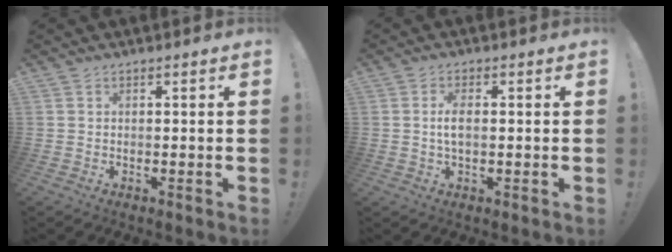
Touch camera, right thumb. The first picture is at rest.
{"total": 4.0, "force": [-0.1, 1.6, 3.6], "torque": [-0.073, 0.003, -0.005]}